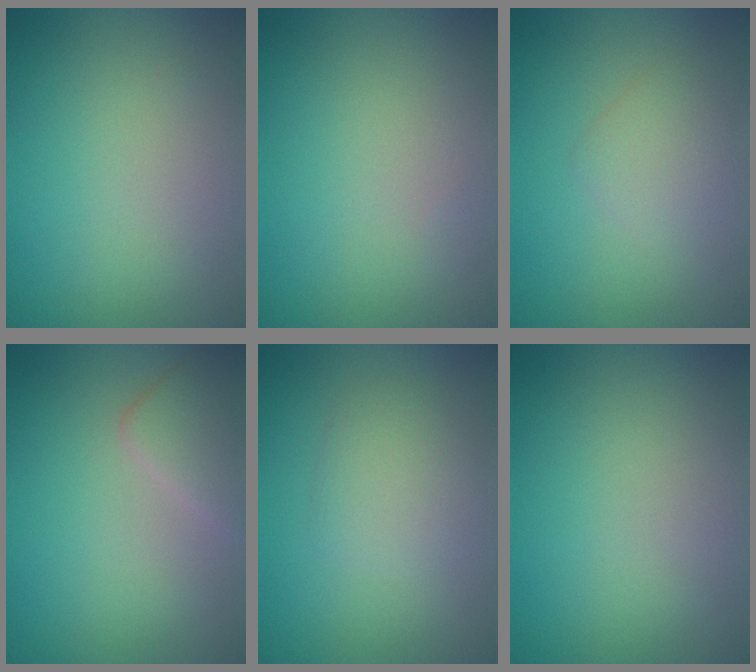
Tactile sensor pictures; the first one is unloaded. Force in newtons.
{"total": 0.0}
{"total": 1.9, "press": 1.9, "slide": 0.1}
{"total": 2.7, "press": 2.7, "slide": 0.1}
{"total": 2.4, "press": 2.4, "slide": 0.2}
{"total": 0.0}